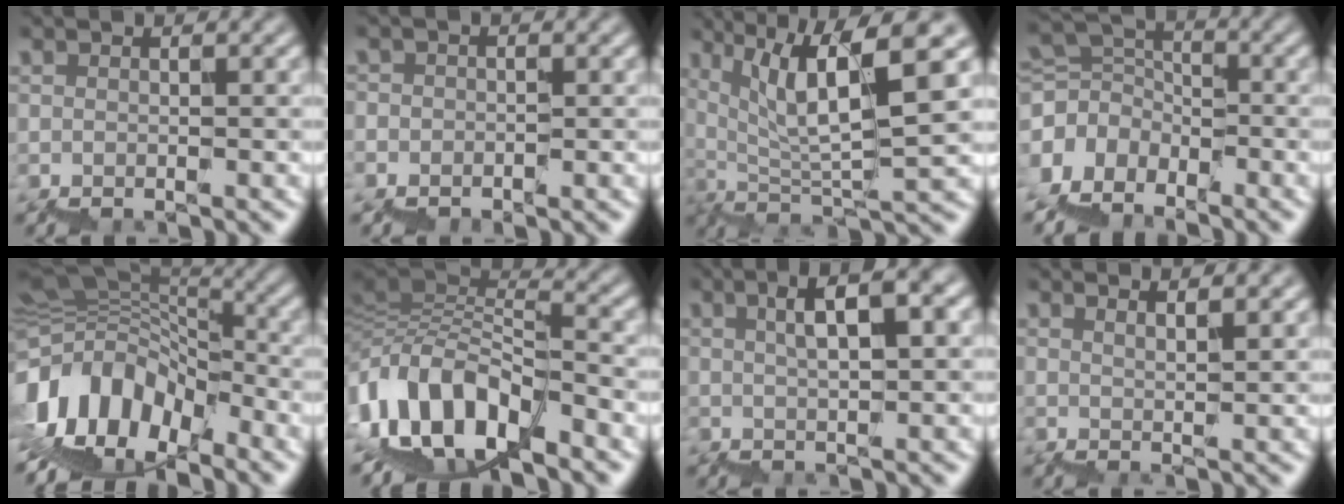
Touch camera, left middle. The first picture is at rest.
{"total": 0.9, "force": [-0.3, 0.0, -0.8], "torque": [0.003, 0.008, -0.008]}
{"total": 8.3, "force": [4.5, 1.6, 6.7], "torque": [-0.100, 0.020, 0.081]}
{"total": 4.6, "force": [-2.9, 3.1, 1.6], "torque": [-0.041, 0.011, -0.063]}
{"total": 9.8, "force": [-3.6, 6.3, 6.6], "torque": [-0.132, 0.030, -0.073]}
{"total": 9.5, "force": [-4.4, 4.7, 7.0], "torque": [-0.129, 0.024, -0.080]}
{"total": 4.8, "force": [2.4, 1.0, 4.0], "torque": [-0.053, 0.021, 0.040]}
{"total": 3.1, "force": [2.3, 0.8, 2.0], "torque": [-0.006, 0.019, 0.031]}